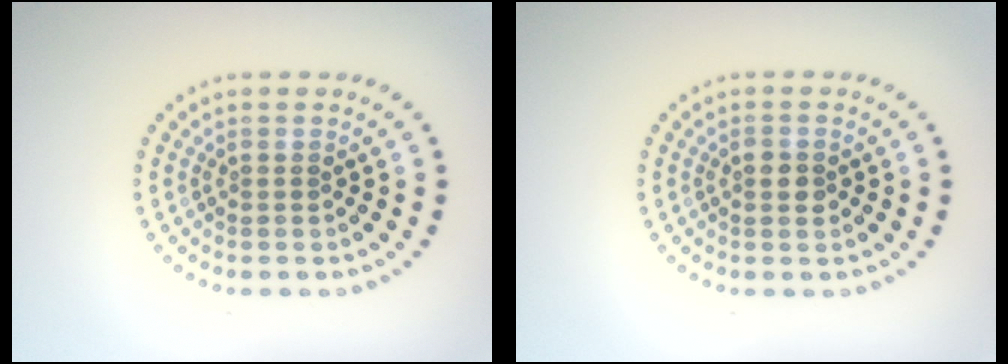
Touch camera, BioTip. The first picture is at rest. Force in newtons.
{"total": 1.8, "press": 1.8, "slide": 0.1}